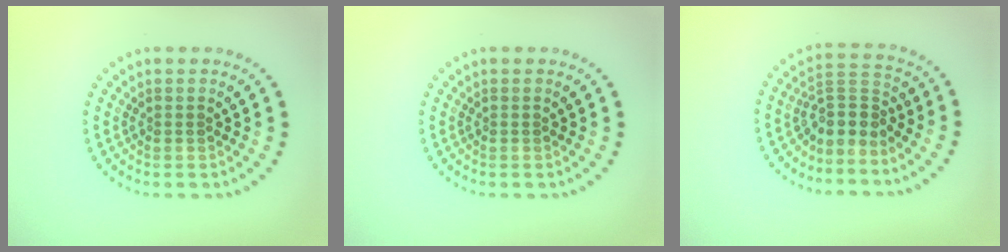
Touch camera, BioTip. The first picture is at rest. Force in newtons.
{"total": 0.0}
{"total": 2.9, "press": 2.1, "slide": 2.1}